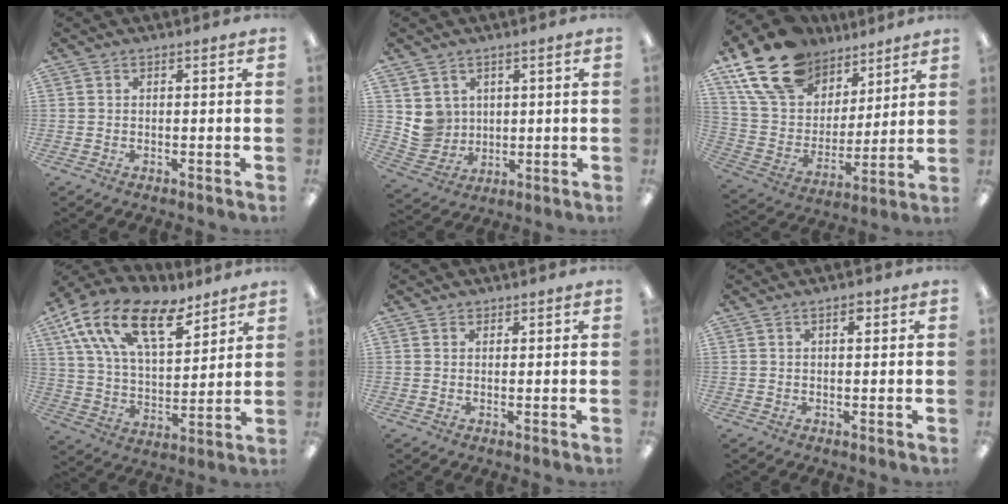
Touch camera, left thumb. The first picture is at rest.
{"total": 6.4, "force": [2.6, 5.9, 0.4], "torque": [-0.019, -0.007, 0.057]}
{"total": 20.2, "force": [13.7, 12.2, 8.4], "torque": [-0.168, -0.070, 0.257]}
{"total": 19.7, "force": [12.0, 9.4, 12.5], "torque": [-0.231, -0.053, 0.217]}
{"total": 1.3, "force": [1.0, 0.9, 0.2], "torque": [0.005, -0.002, 0.017]}
{"total": 2.3, "force": [1.3, 0.9, 1.7], "torque": [-0.019, -0.004, 0.018]}